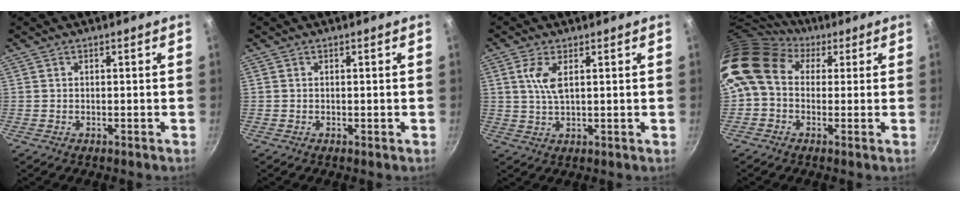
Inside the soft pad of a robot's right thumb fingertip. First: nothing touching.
{"total": 0.0}
{"total": 4.7, "force": [1.5, 1.7, 4.1], "torque": [-0.087, -0.003, 0.033]}
{"total": 12.6, "force": [3.0, 9.7, 7.6], "torque": [-0.133, 0.021, 0.031]}